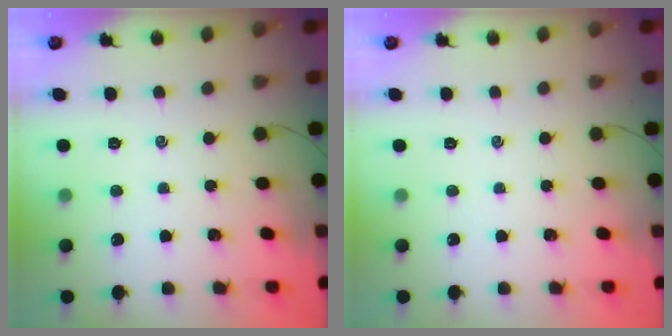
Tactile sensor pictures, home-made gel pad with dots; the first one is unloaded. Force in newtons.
{"total": 0.0}